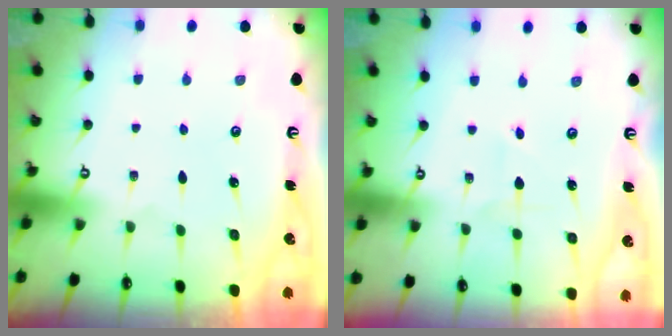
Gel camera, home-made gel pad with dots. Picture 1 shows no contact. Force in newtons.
{"total": 1.6, "press": 1.6, "slide": 0.1}